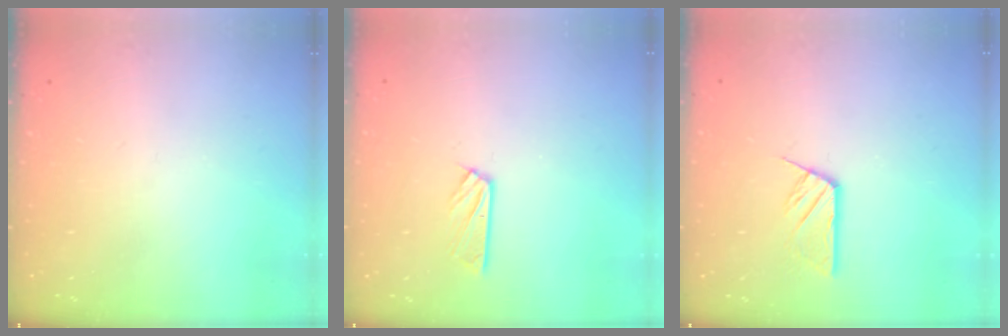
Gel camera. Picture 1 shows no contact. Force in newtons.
{"total": 4.3, "press": 4.3, "slide": 0.4}
{"total": 4.8, "press": 4.8, "slide": 0.3}